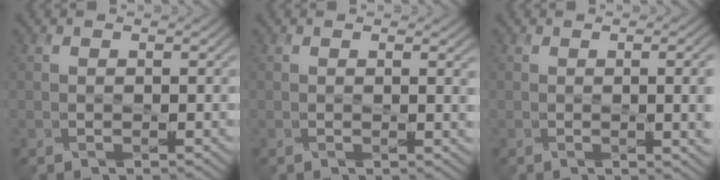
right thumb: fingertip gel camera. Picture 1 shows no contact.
{"total": 1.6, "force": [0.4, 0.2, 1.5], "torque": [-0.026, -0.001, 0.005]}
{"total": 6.6, "force": [-0.5, 2.2, 6.2], "torque": [-0.060, 0.000, -0.001]}